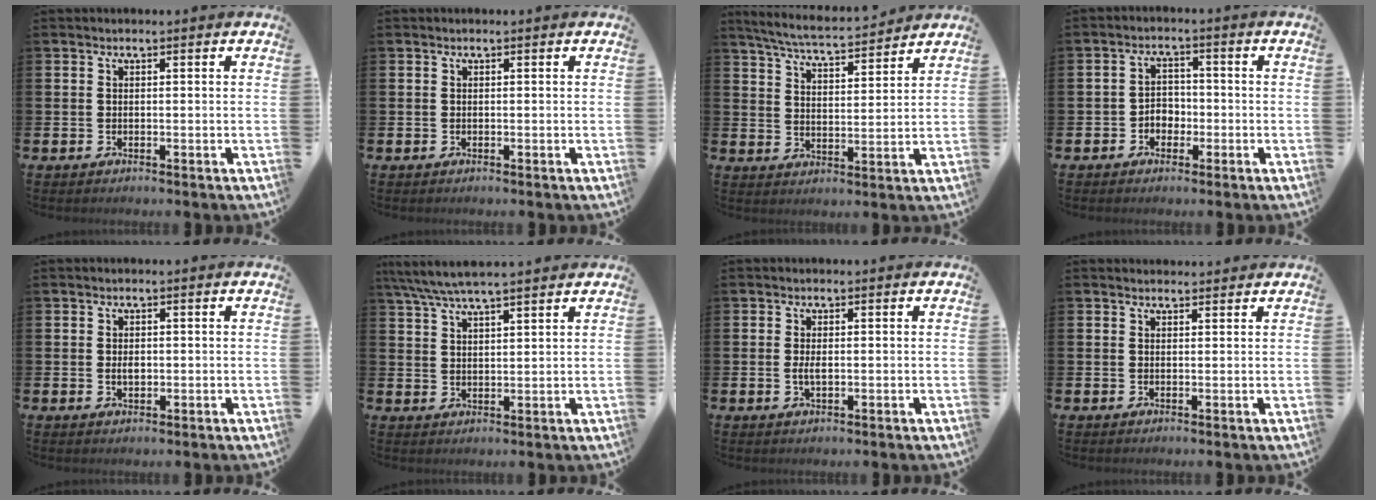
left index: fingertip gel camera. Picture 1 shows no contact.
{"total": 0.0}
{"total": 5.7, "force": [5.5, 0.4, 1.4], "torque": [-0.051, -0.036, 0.095]}
{"total": 2.9, "force": [-1.5, 2.3, 1.1], "torque": [-0.019, 0.006, -0.036]}
{"total": 1.4, "force": [0.1, 0.8, 1.1], "torque": [-0.007, 0.000, -0.004]}
{"total": 5.6, "force": [5.1, 0.5, 2.4], "torque": [-0.064, -0.015, 0.092]}
{"total": 1.6, "force": [0.0, 0.7, 1.5], "torque": [-0.020, -0.001, -0.004]}
{"total": 1.4, "force": [1.3, 0.4, 0.1], "torque": [0.008, -0.003, 0.022]}